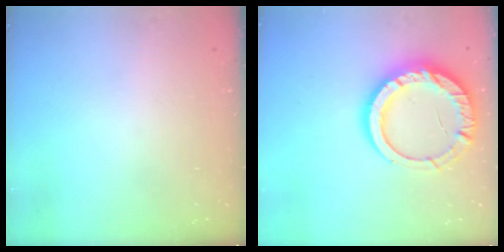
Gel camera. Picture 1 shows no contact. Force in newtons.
{"total": 16.9, "press": 16.8, "slide": 1.5}